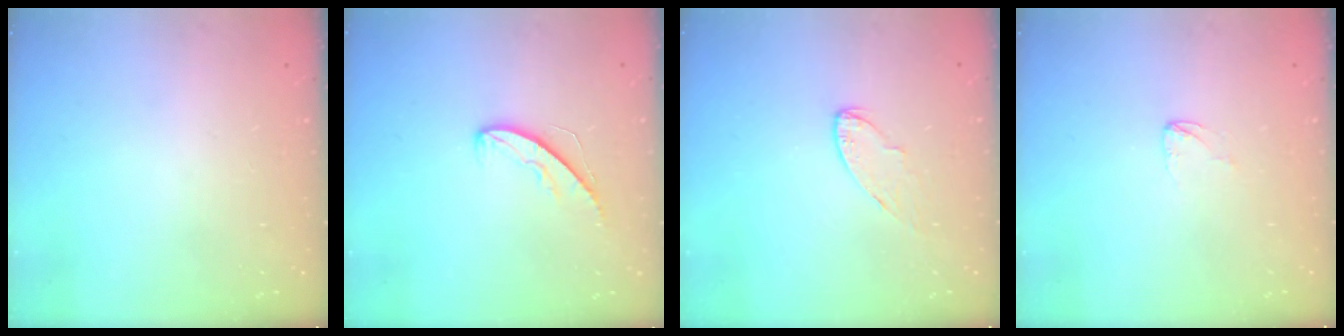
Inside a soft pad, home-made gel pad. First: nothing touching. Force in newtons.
{"total": 5.7, "press": 5.7, "slide": 0.5}
{"total": 6.4, "press": 6.4, "slide": 0.4}
{"total": 3.0, "press": 3.0, "slide": 0.1}